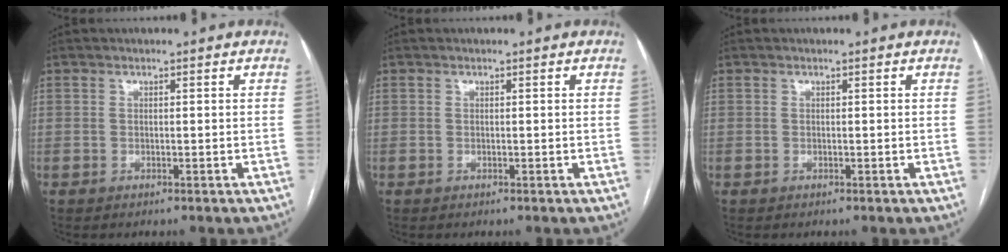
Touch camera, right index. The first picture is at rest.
{"total": 0.0}
{"total": 0.0}